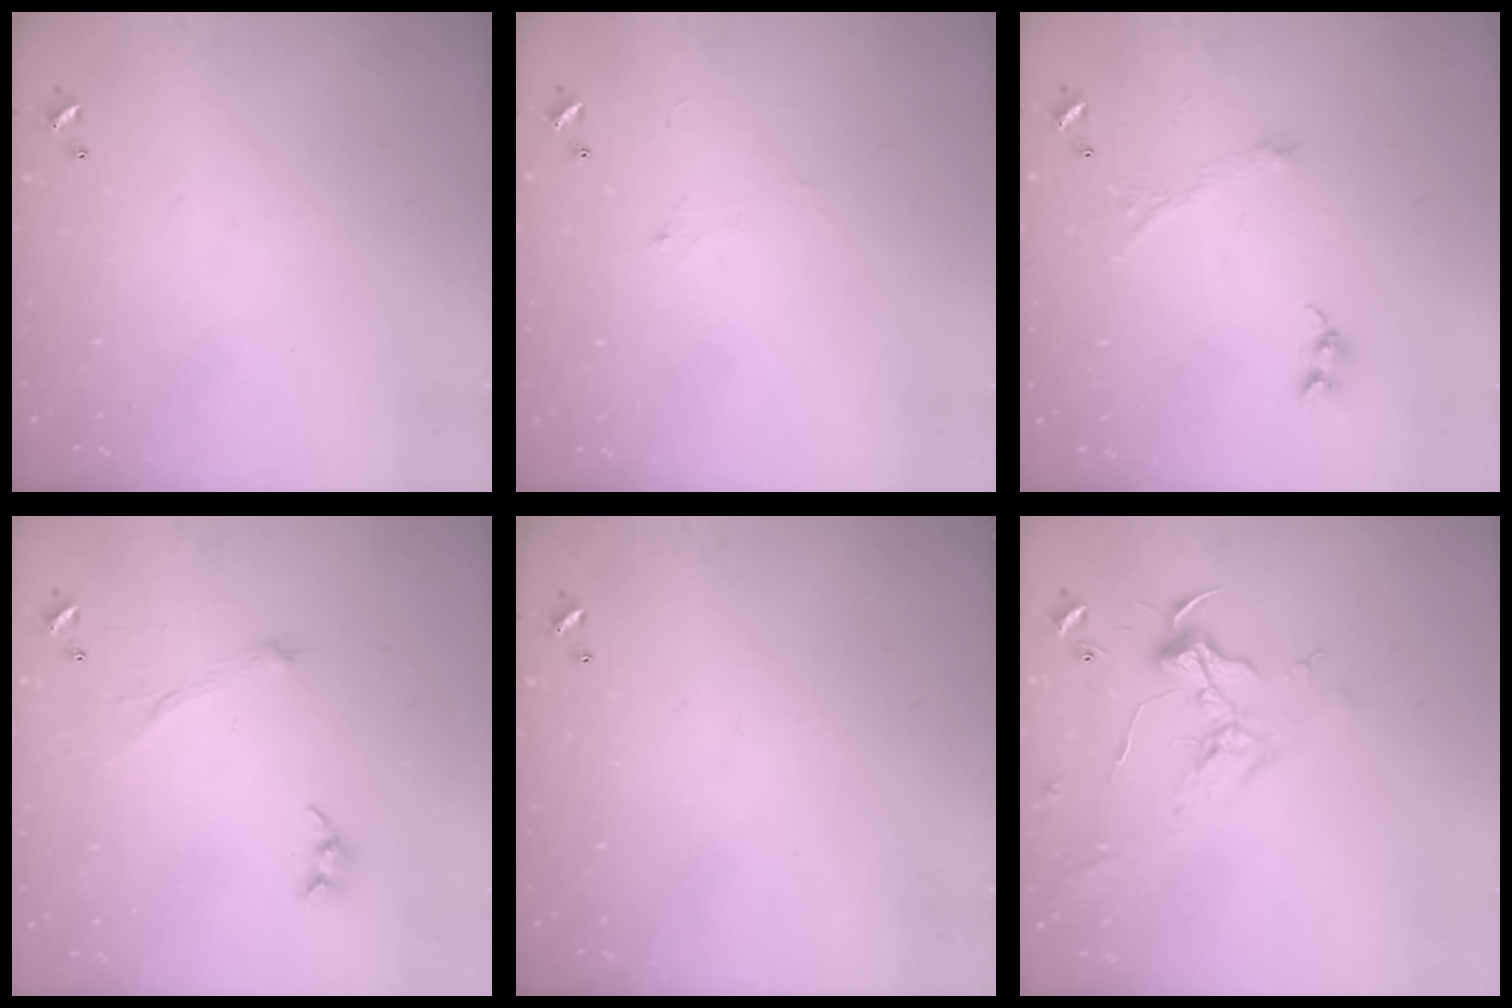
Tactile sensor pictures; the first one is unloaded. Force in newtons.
{"total": 0.7, "press": 0.4, "slide": 0.6}
{"total": 2.3, "press": 2.3, "slide": 0.4}
{"total": 2.3, "press": 2.2, "slide": 0.5}
{"total": 0.0}
{"total": 0.9, "press": 0.8, "slide": 0.4}